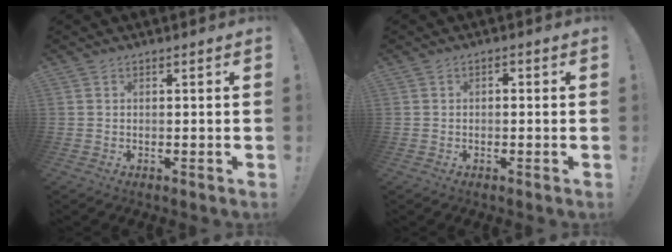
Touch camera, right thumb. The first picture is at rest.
{"total": 1.1, "force": [-0.9, 0.5, 0.5], "torque": [-0.011, 0.006, -0.017]}